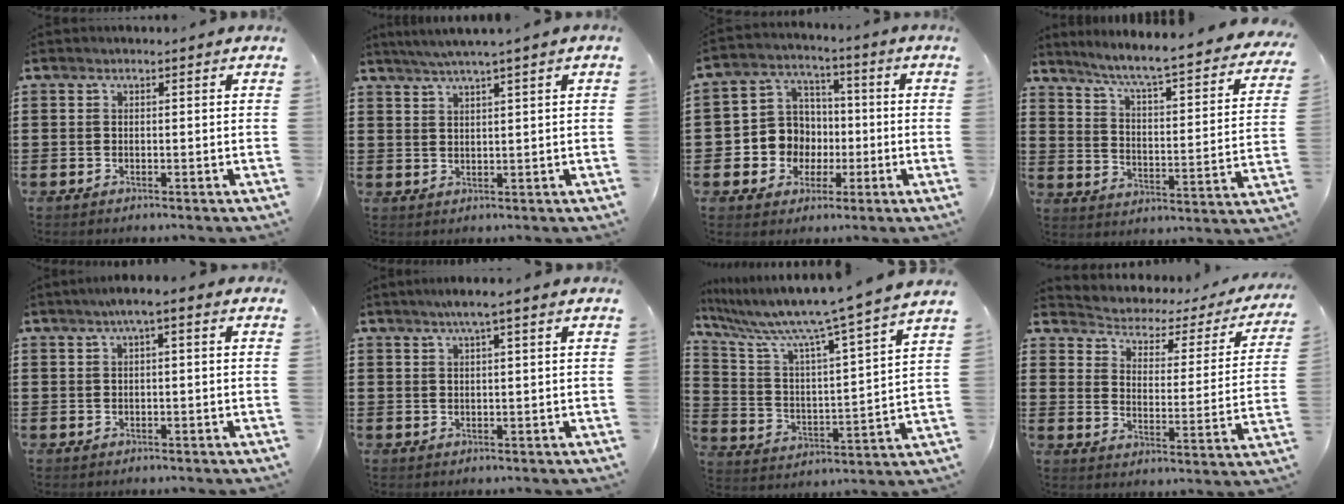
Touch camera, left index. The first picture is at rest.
{"total": 2.4, "force": [1.7, -0.6, 1.5], "torque": [-0.030, -0.002, 0.030]}
{"total": 7.8, "force": [-0.7, 7.6, 1.6], "torque": [-0.072, 0.006, -0.009]}
{"total": 5.6, "force": [4.8, -0.6, 2.9], "torque": [-0.077, -0.045, 0.071]}
{"total": 2.0, "force": [0.0, 0.4, 2.0], "torque": [-0.036, 0.001, -0.002]}
{"total": 2.5, "force": [1.3, -0.1, 2.1], "torque": [-0.043, 0.000, 0.023]}
{"total": 8.7, "force": [7.4, -0.9, 4.5], "torque": [-0.121, -0.063, 0.112]}
{"total": 2.4, "force": [2.0, 1.1, 0.6], "torque": [-0.030, -0.023, 0.023]}